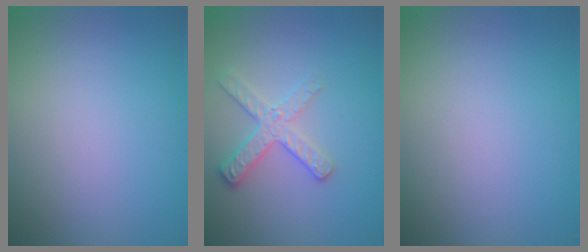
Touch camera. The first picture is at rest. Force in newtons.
{"total": 2.7, "press": 2.5, "slide": 1.1}
{"total": 0.0}